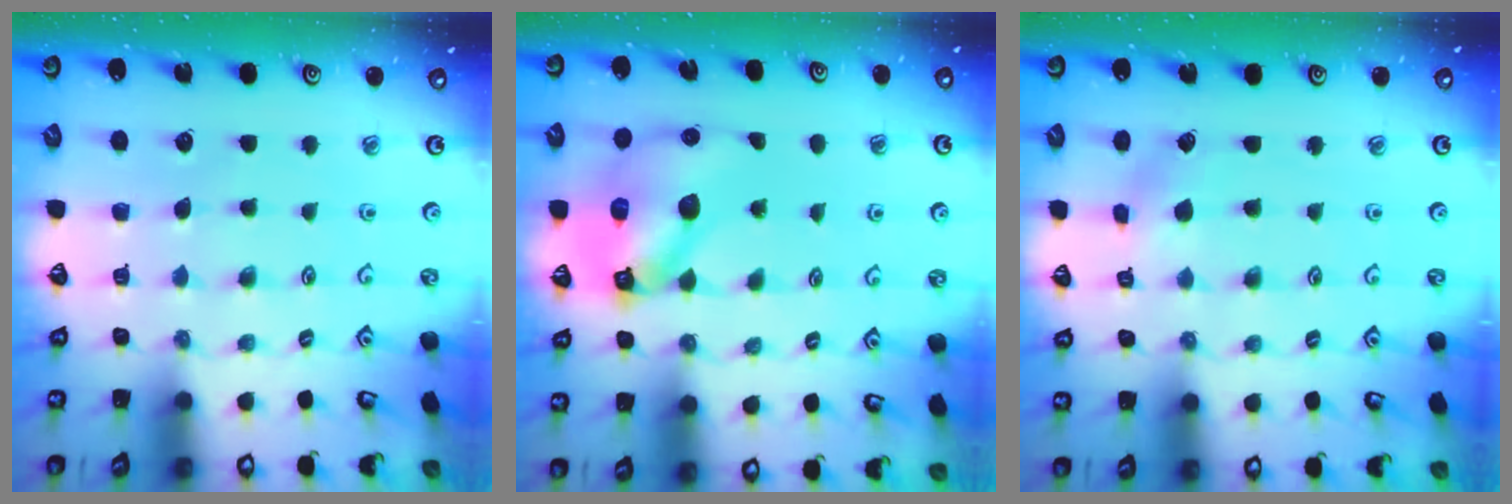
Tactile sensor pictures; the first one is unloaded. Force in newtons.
{"total": 13.7, "press": 13.5, "slide": 2.1}
{"total": 3.3, "press": 3.3, "slide": 0.5}